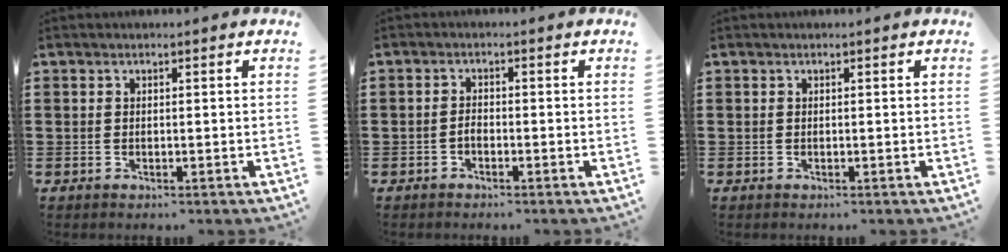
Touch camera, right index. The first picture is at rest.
{"total": 1.3, "force": [-0.8, 0.6, 0.9], "torque": [-0.020, -0.003, -0.014]}
{"total": 0.0}